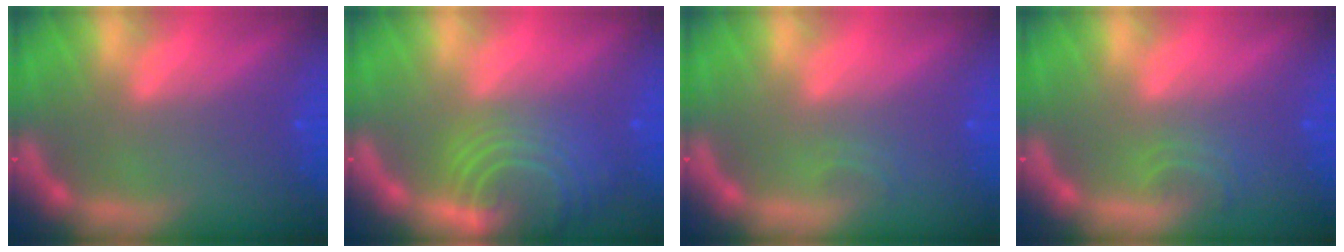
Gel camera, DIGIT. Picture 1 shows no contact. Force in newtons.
{"total": 9.0}
{"total": 0.9}
{"total": 1.9}